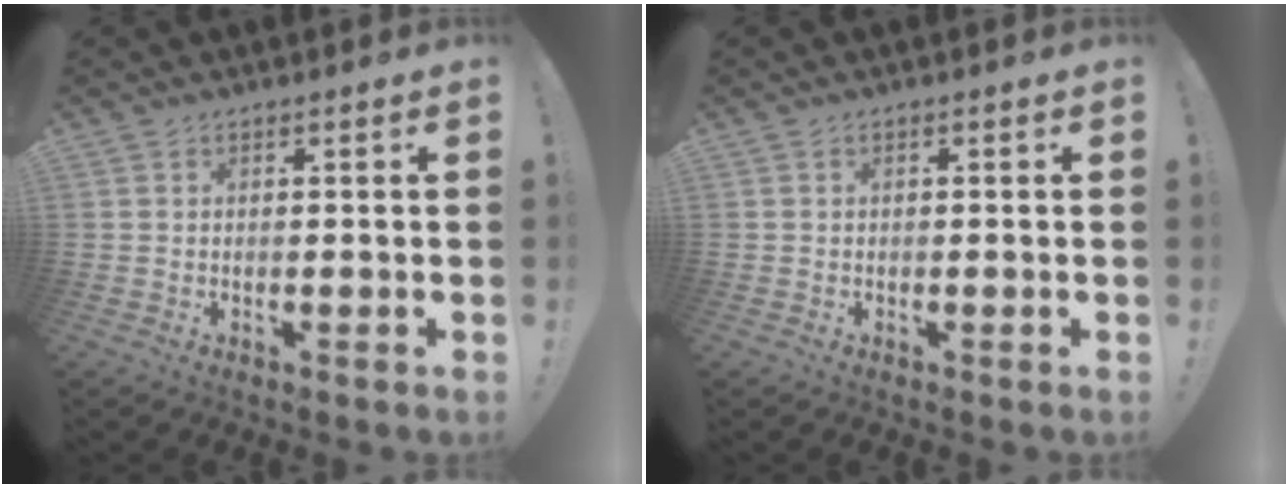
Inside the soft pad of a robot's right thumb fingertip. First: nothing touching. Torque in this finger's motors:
{"motor_torque": [-0.16, -0.16, 0.04, -0.05, 0.01]}